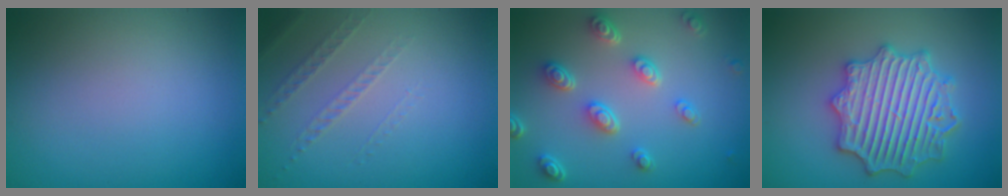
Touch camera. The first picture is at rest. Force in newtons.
{"total": 1.3, "press": 0.9, "slide": 0.9}
{"total": 4.5, "press": 3.4, "slide": 3.0}
{"total": 6.2, "press": 6.1, "slide": 1.0}